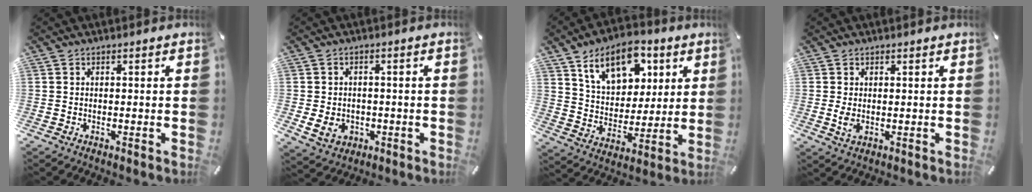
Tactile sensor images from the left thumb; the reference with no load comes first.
{"total": 6.2, "force": [-1.4, 5.3, 2.9], "torque": [-0.055, 0.004, -0.027]}
{"total": 14.4, "force": [7.9, 9.5, 7.3], "torque": [-0.119, -0.026, 0.144]}
{"total": 2.6, "force": [0.0, 1.5, 2.2], "torque": [-0.047, -0.006, -0.005]}